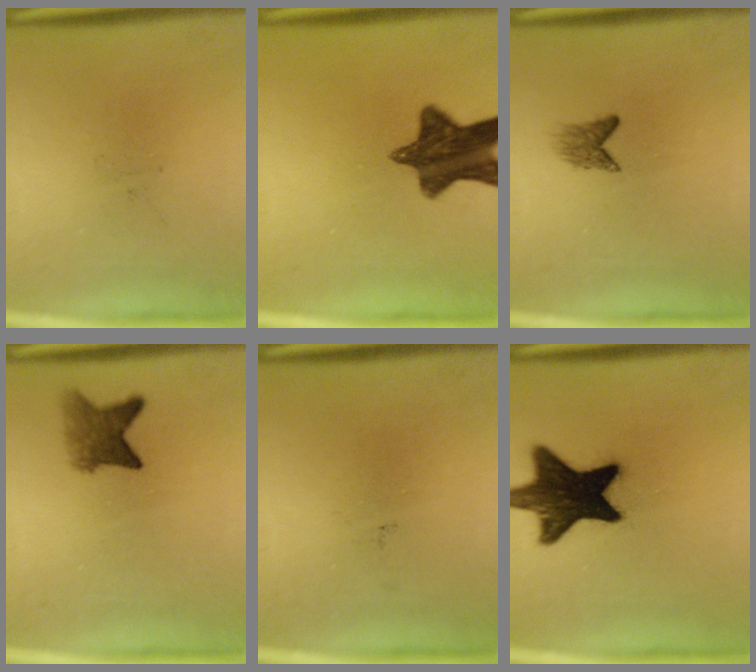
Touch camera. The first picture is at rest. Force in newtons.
{"total": 11.6}
{"total": 1.9}
{"total": 4.3}
{"total": 0.0}
{"total": 17.5}